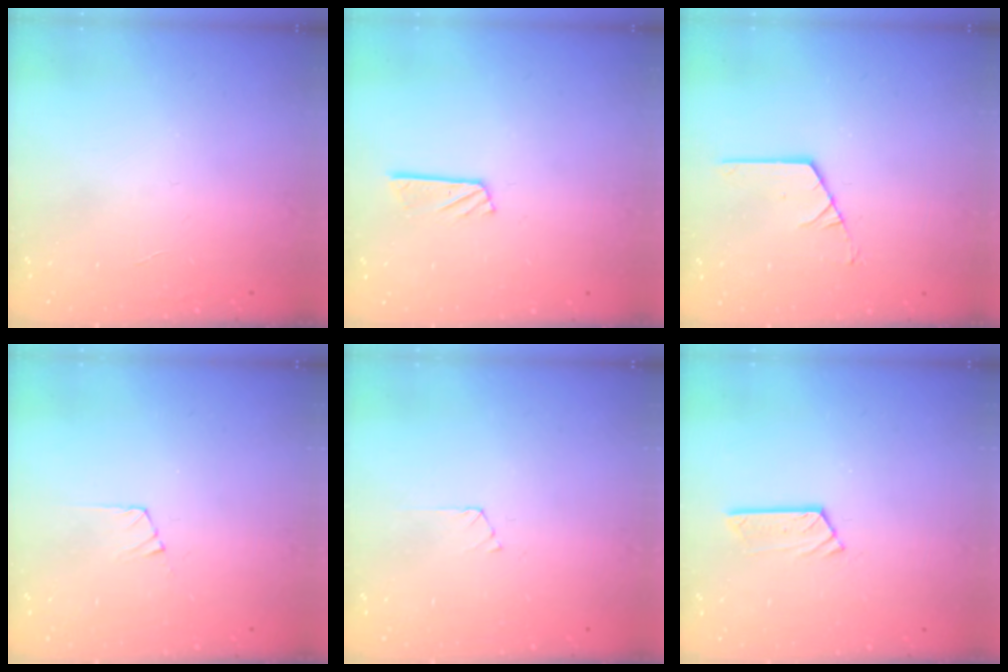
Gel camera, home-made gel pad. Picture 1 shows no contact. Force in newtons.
{"total": 4.3, "press": 4.3, "slide": 0.2}
{"total": 2.9, "press": 2.9, "slide": 0.2}
{"total": 3.7, "press": 3.6, "slide": 0.3}
{"total": 1.7, "press": 1.7, "slide": 0.3}
{"total": 4.8, "press": 4.8, "slide": 0.1}